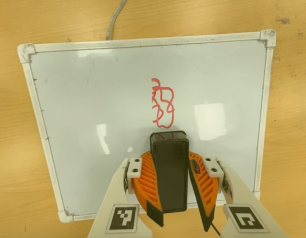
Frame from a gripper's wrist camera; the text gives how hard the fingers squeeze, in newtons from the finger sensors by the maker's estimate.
{"total": 10.6, "left": 10.4, "right": 10.7}